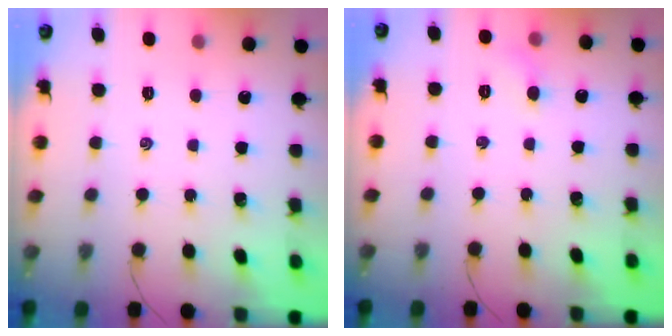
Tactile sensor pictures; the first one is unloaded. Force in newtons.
{"total": 3.8, "press": 3.6, "slide": 1.3}